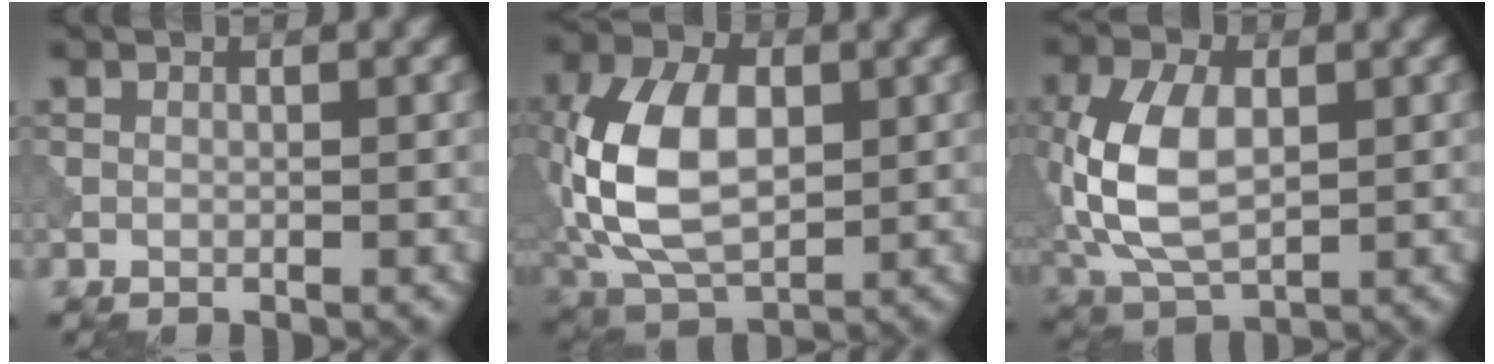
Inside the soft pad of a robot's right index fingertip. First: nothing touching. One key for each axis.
{"total": 10.7, "fx": 0.2, "fy": 6.6, "fz": 8.4, "tx": -0.188, "ty": 0.009, "tz": -0.003}
{"total": 8.3, "fx": 0.2, "fy": 4.9, "fz": 6.6, "tx": -0.155, "ty": 0.007, "tz": 0.002}